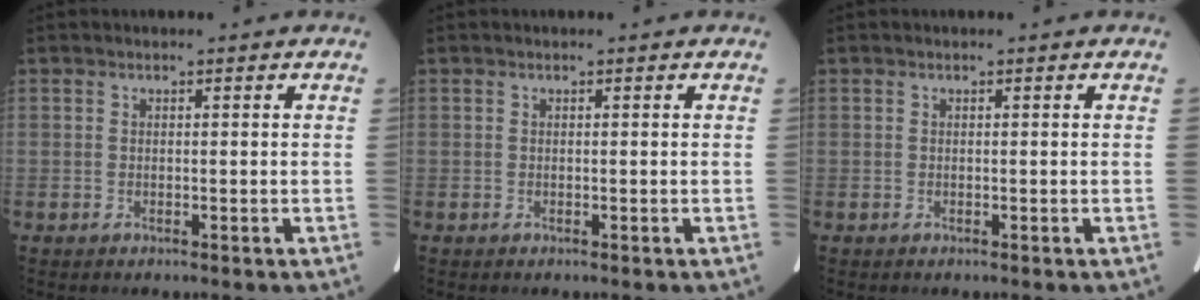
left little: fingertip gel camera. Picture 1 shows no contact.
{"total": 0.0}
{"total": 0.0}